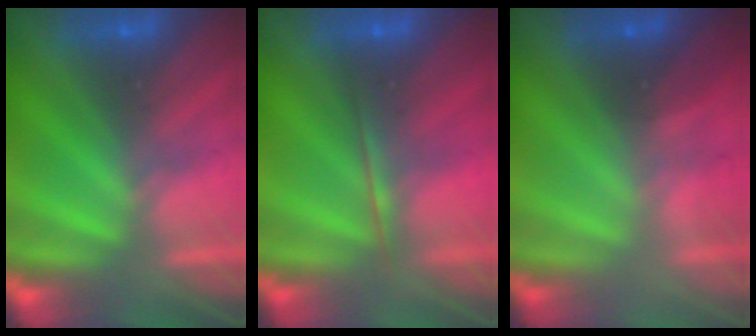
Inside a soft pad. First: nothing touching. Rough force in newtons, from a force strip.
{"total": 1.7}
{"total": 1.8}